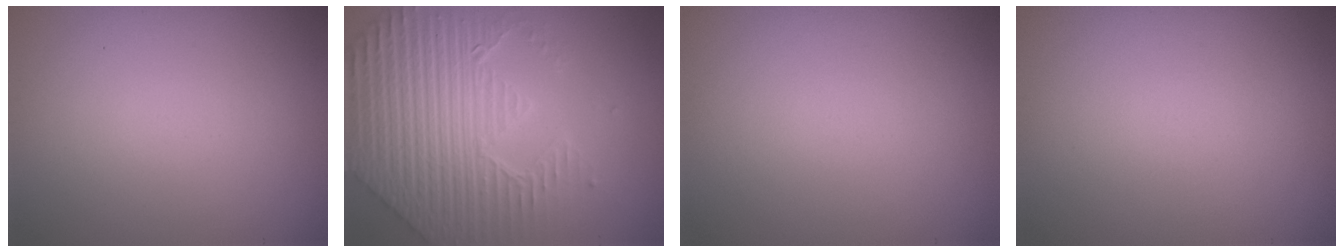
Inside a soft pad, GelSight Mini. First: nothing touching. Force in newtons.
{"total": 7.6, "press": 5.7, "slide": 5.0}
{"total": 0.0}
{"total": 0.0}